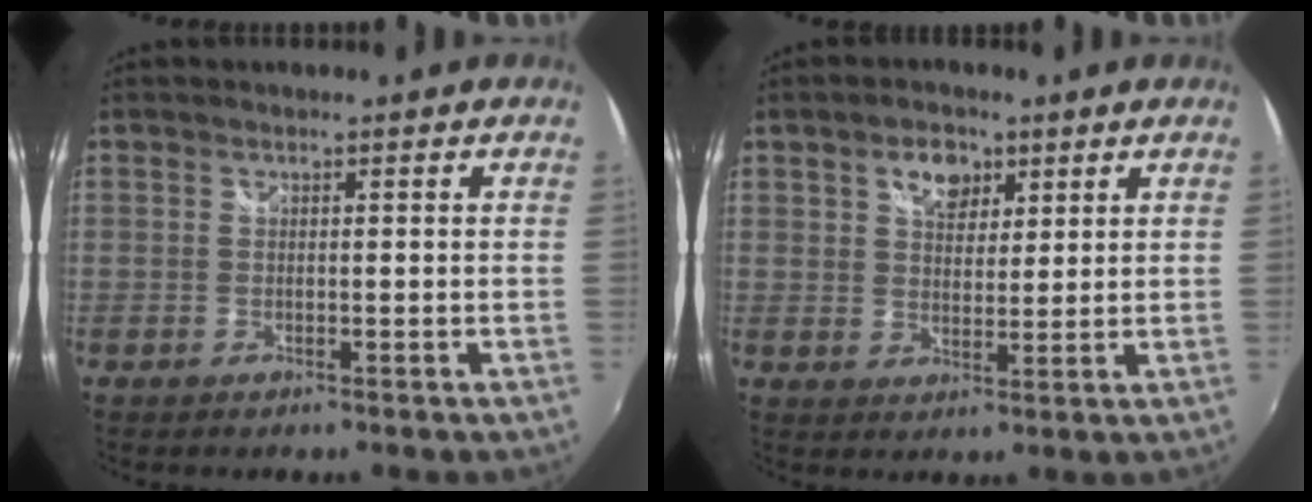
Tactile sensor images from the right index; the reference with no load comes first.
{"total": 5.9, "force": [3.1, 3.9, 3.2], "torque": [-0.043, 0.013, 0.054]}